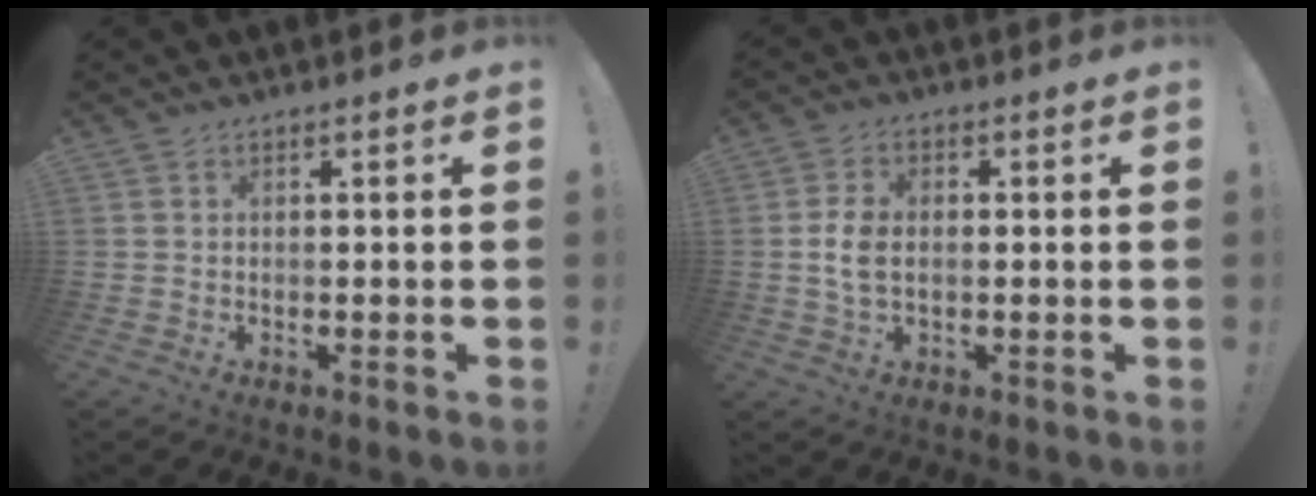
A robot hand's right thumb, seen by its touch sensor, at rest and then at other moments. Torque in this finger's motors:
{"motor_torque": [-0.18, 0.27, 0.18, 0.26, 0.03]}